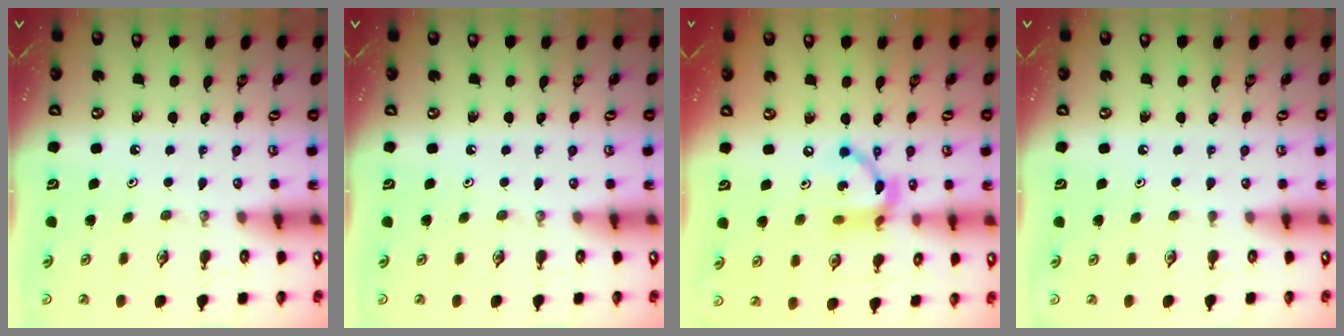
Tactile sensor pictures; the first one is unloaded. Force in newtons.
{"total": 0.0}
{"total": 11.3, "press": 11.3, "slide": 0.6}
{"total": 0.6, "press": 0.6, "slide": 0.1}